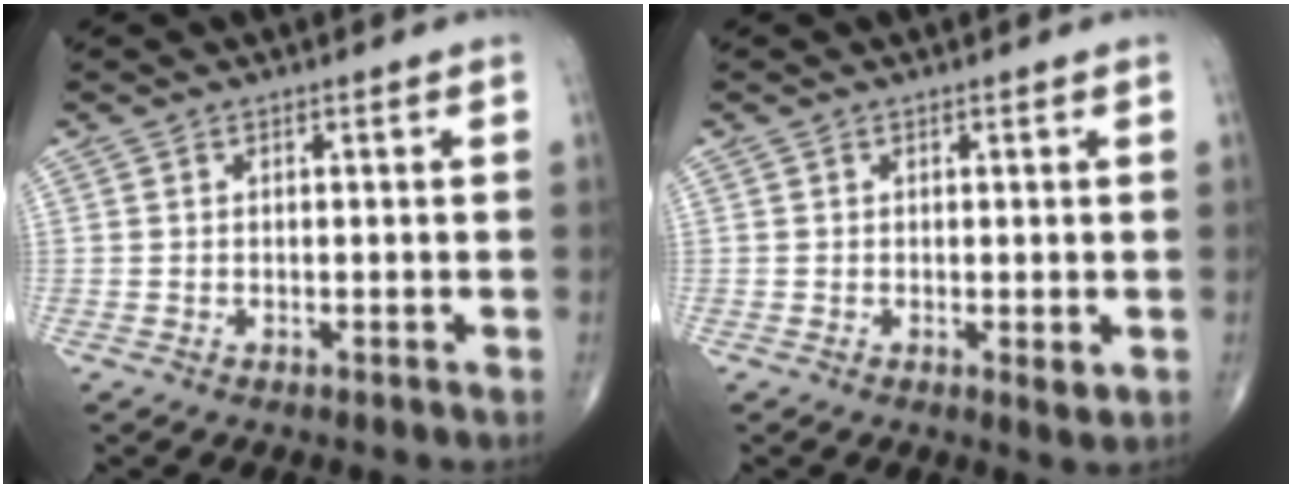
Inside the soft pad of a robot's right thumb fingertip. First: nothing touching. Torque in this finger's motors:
{"motor_torque": [-0.08, 0.23, -0.04, -0.01, 0.08]}